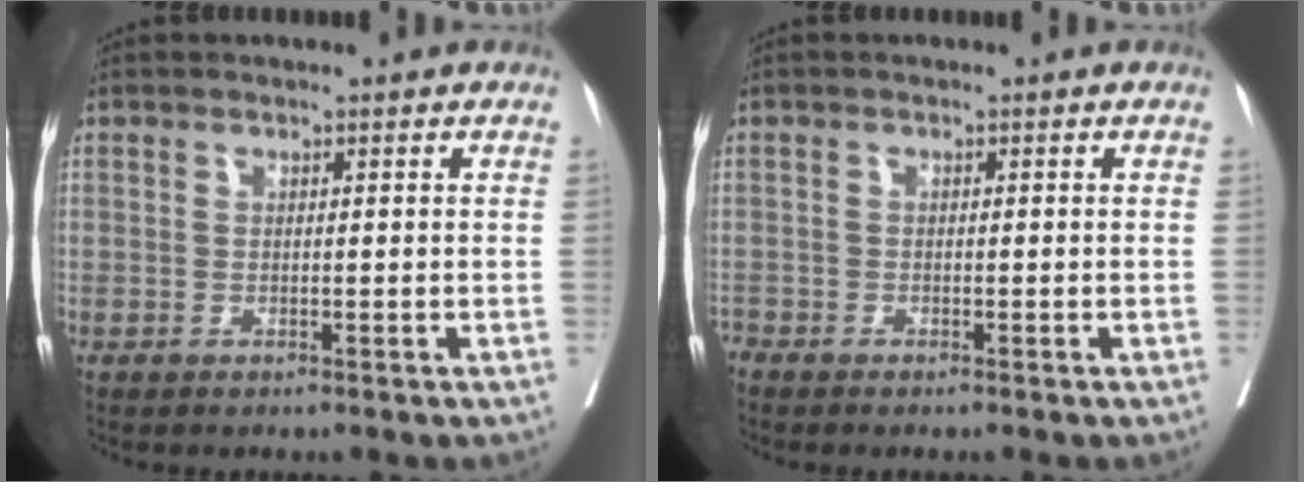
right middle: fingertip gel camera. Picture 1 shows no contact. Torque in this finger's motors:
{"motor_torque": [-0.33, -0.05, 0.01, -0.01]}